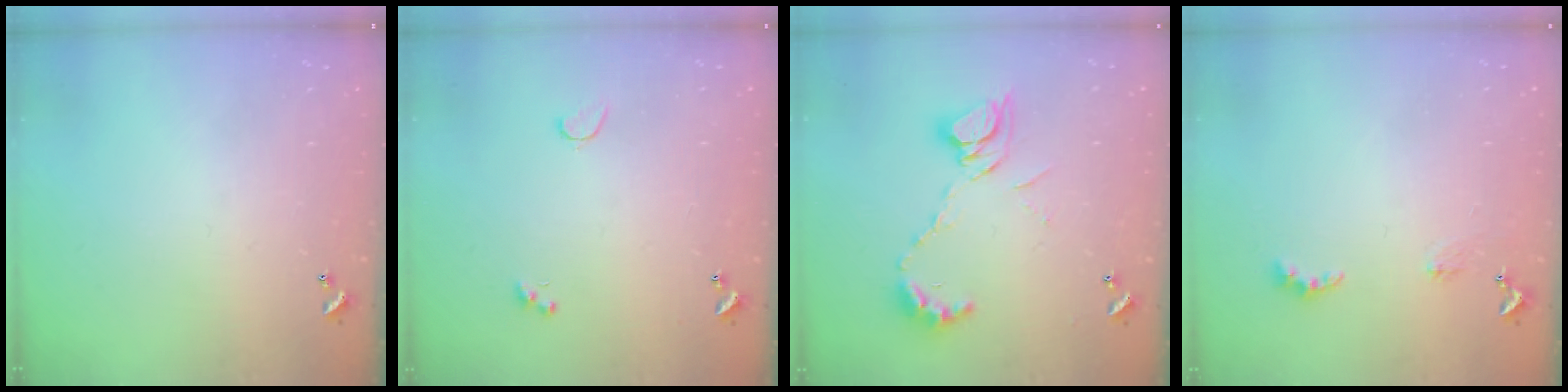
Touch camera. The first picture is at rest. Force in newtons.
{"total": 1.3, "press": 1.0, "slide": 0.8}
{"total": 9.5, "press": 9.5, "slide": 0.4}
{"total": 2.5, "press": 2.5, "slide": 0.5}